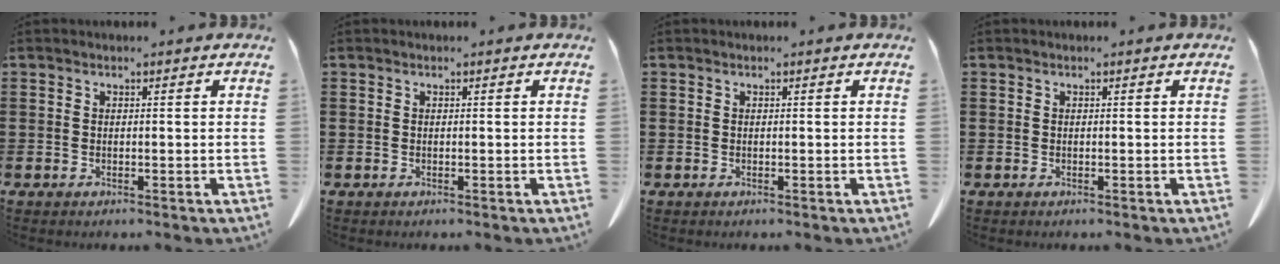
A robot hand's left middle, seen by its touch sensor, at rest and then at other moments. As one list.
[{"total": 0.0}, {"total": 0.0}, {"total": 0.0}]